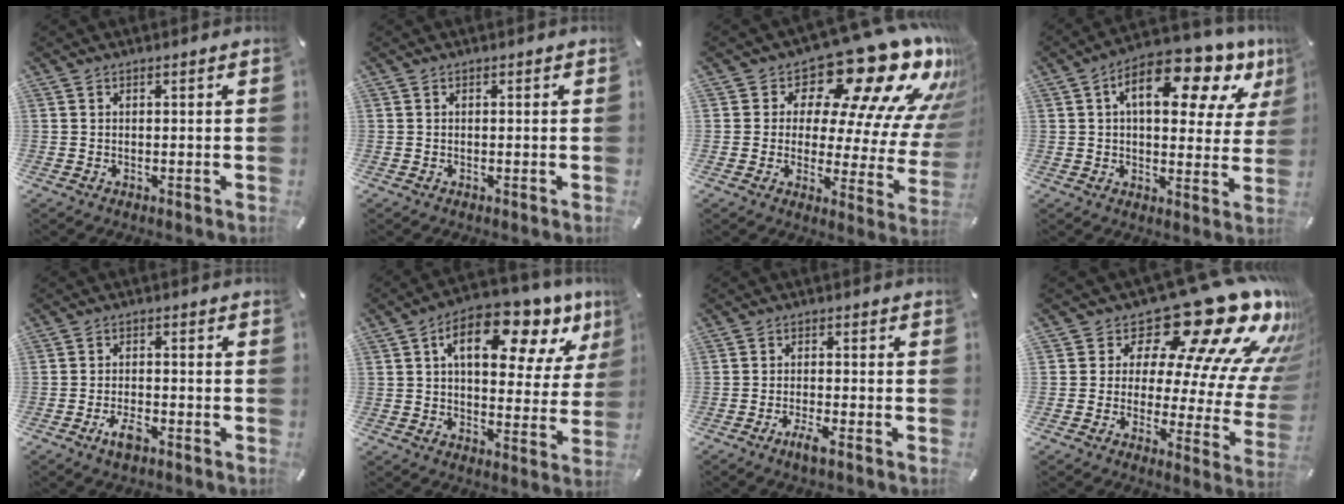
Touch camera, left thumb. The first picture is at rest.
{"total": 0.0}
{"total": 21.5, "force": [14.9, 8.7, 12.9], "torque": [-0.167, -0.127, 0.238]}
{"total": 16.4, "force": [8.0, 7.9, 12.0], "torque": [-0.171, -0.039, 0.128]}
{"total": 4.1, "force": [-2.6, 1.8, 2.7], "torque": [-0.062, 0.005, -0.050]}
{"total": 16.5, "force": [8.7, 8.5, 11.2], "torque": [-0.166, -0.041, 0.140]}
{"total": 3.5, "force": [-2.4, 0.5, 2.5], "torque": [-0.053, 0.001, -0.043]}
{"total": 23.3, "force": [16.2, 8.7, 14.3], "torque": [-0.184, -0.140, 0.266]}